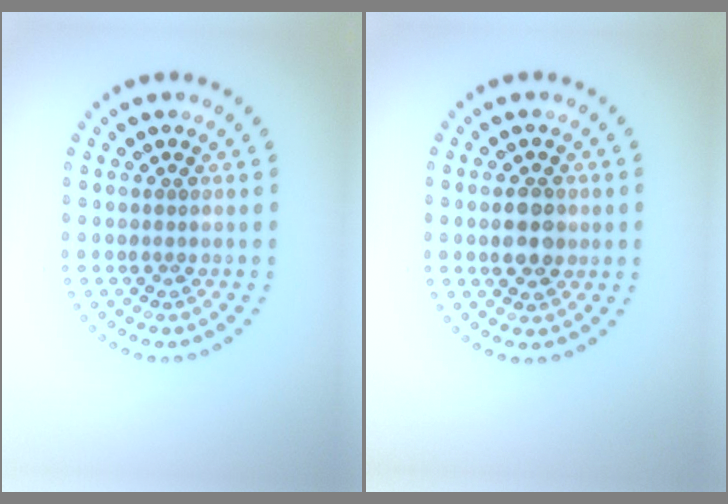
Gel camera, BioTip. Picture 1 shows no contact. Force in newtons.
{"total": 3.1, "press": 3.1, "slide": 0.3}